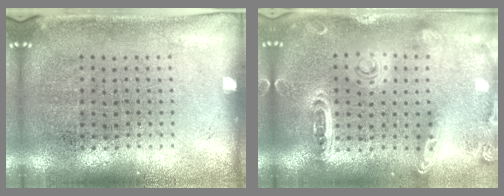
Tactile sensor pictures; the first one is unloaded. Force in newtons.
{"total": 1.3, "press": 1.3, "slide": 0.1}